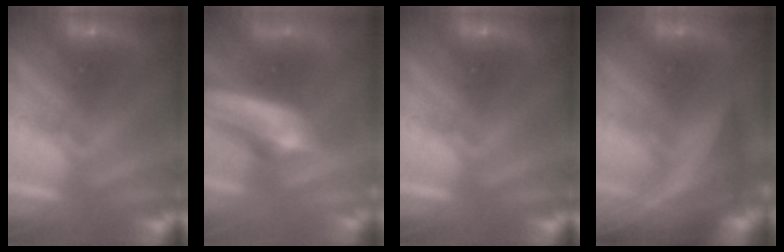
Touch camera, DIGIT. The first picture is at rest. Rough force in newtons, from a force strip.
{"total": 9.3}
{"total": 0.0}
{"total": 9.1}